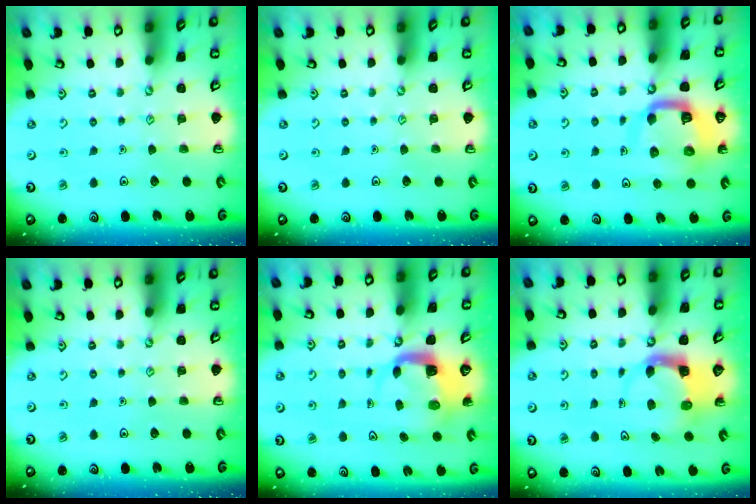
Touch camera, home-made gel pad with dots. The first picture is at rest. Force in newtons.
{"total": 0.0}
{"total": 11.9, "press": 11.9, "slide": 1.3}
{"total": 0.0}
{"total": 4.0, "press": 3.9, "slide": 0.4}
{"total": 3.7, "press": 3.7, "slide": 0.5}